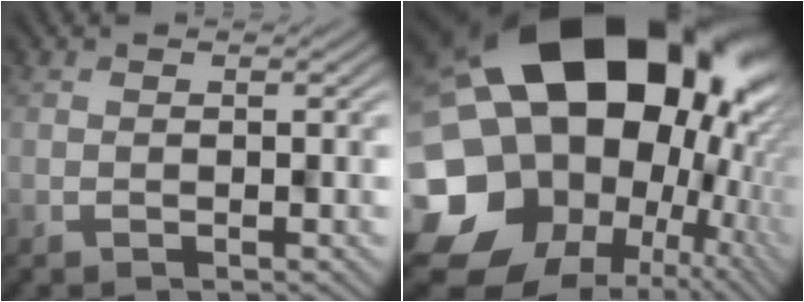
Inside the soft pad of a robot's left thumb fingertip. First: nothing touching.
{"total": 24.1, "force": [4.7, 19.8, 12.8], "torque": [-0.277, -0.044, 0.078]}